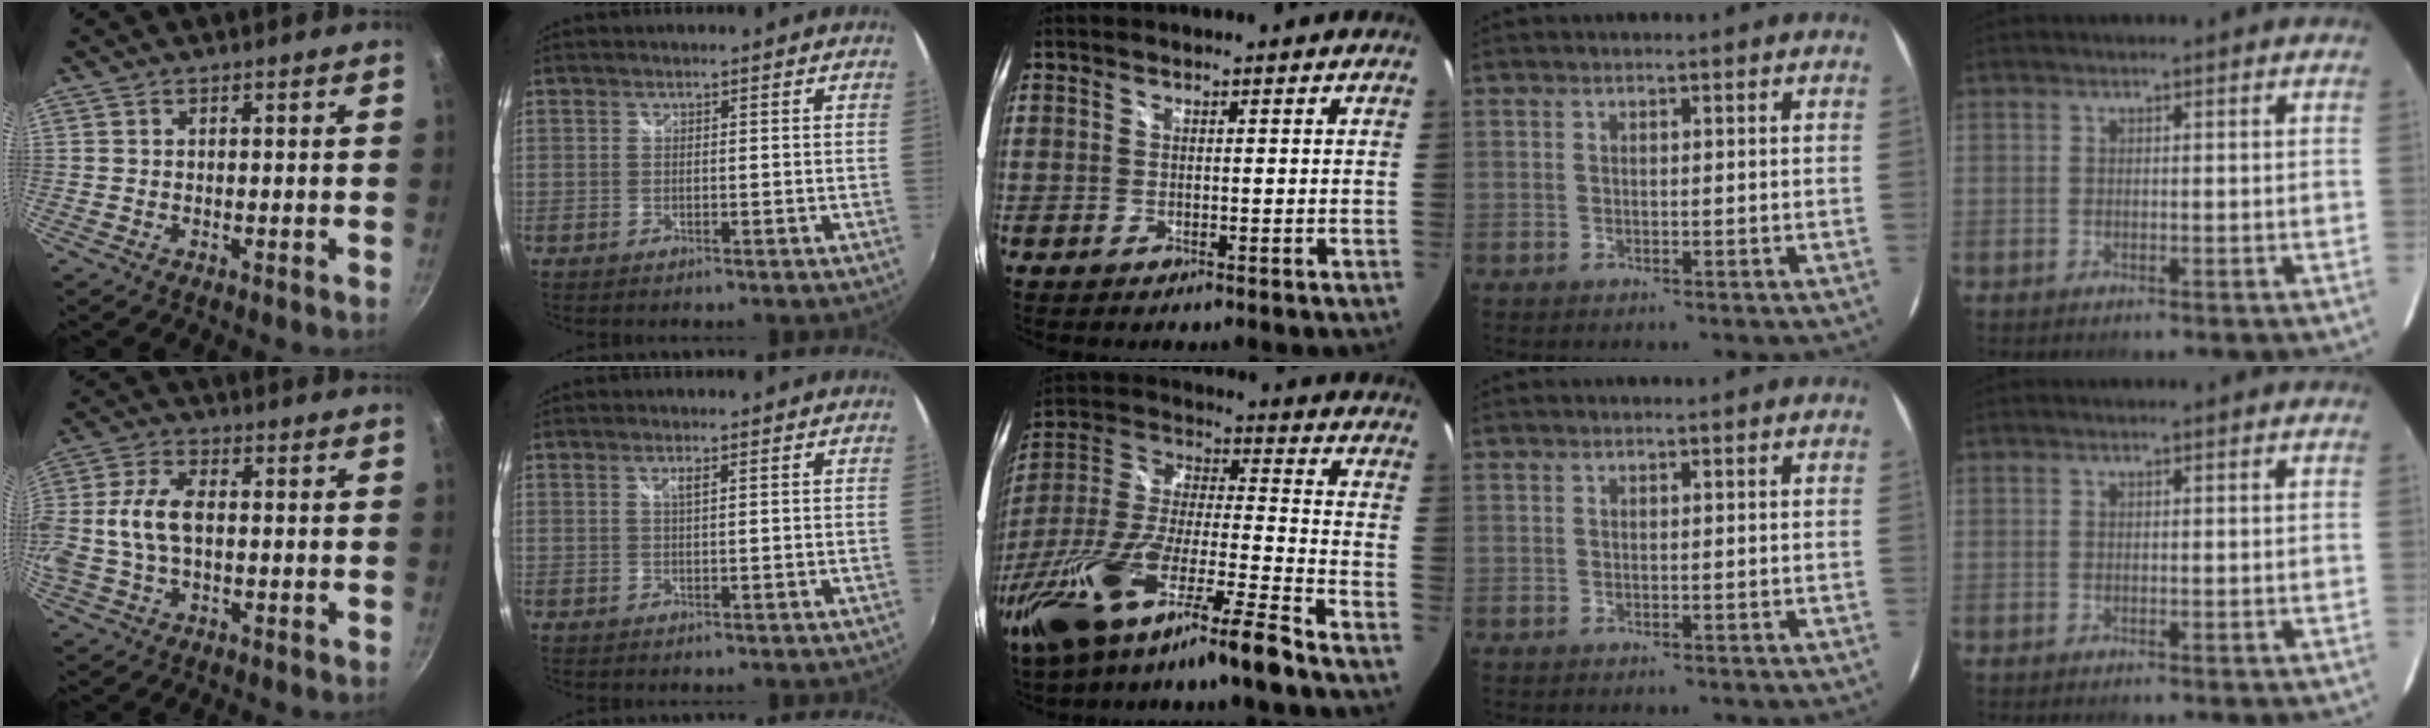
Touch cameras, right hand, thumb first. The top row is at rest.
{"thumb": {"total": 10.1, "force": [-0.3, 5.9, 8.2], "torque": [-0.166, 0.020, -0.017]}, "index": {"total": 1.3, "force": [0.7, 0.1, 1.1], "torque": [-0.020, 0.000, 0.010]}, "middle": {"total": 21.8, "force": [-15.4, 0.9, 15.5], "torque": [-0.296, -0.045, -0.279]}}